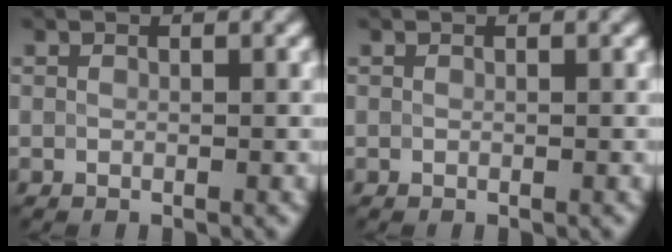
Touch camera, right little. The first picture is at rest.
{"total": 0.0}